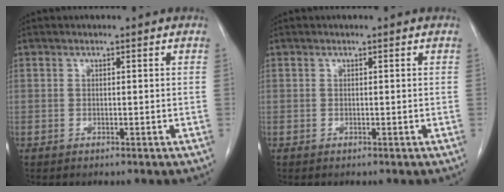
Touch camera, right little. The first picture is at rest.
{"total": 0.0}